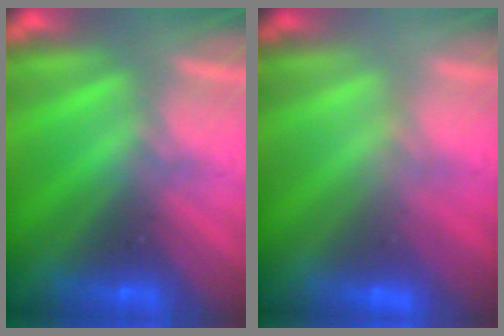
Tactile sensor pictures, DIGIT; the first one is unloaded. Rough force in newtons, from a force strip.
{"total": 2.9}